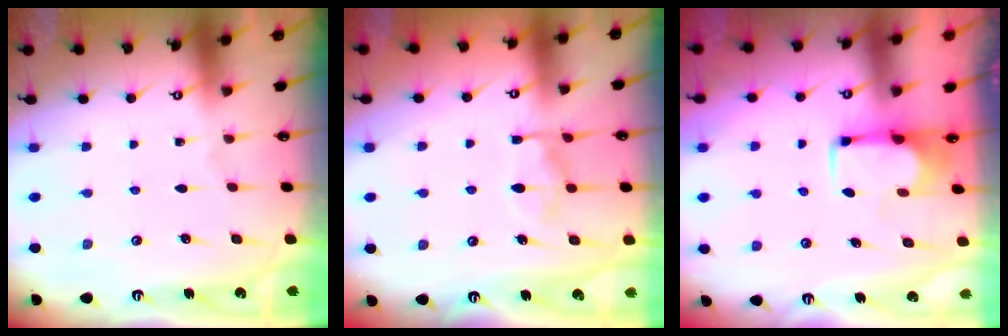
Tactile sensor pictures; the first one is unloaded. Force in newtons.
{"total": 10.4, "press": 10.4, "slide": 1.1}
{"total": 1.8, "press": 1.7, "slide": 0.6}